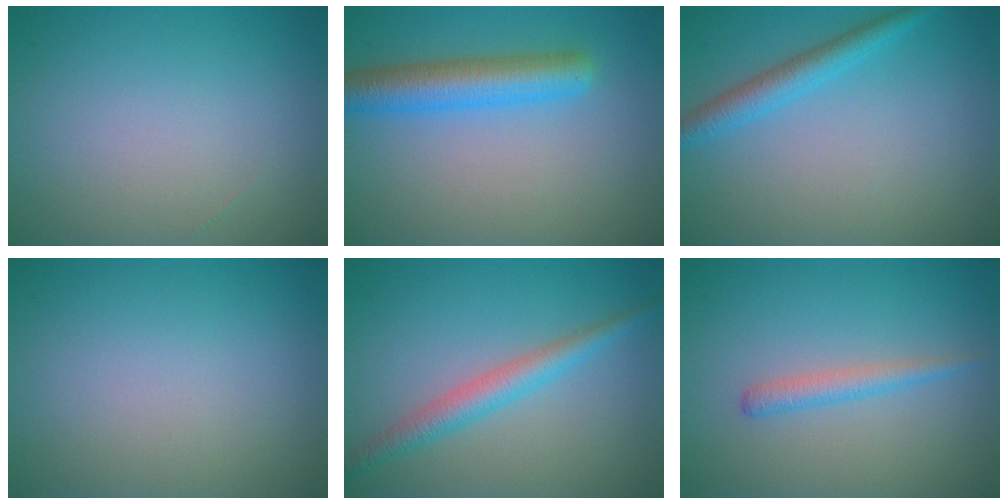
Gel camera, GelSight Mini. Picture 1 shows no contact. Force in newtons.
{"total": 5.1, "press": 5.1, "slide": 0.1}
{"total": 2.8, "press": 2.7, "slide": 0.2}
{"total": 0.0}
{"total": 3.0, "press": 3.0, "slide": 0.0}
{"total": 1.7, "press": 1.7, "slide": 0.1}